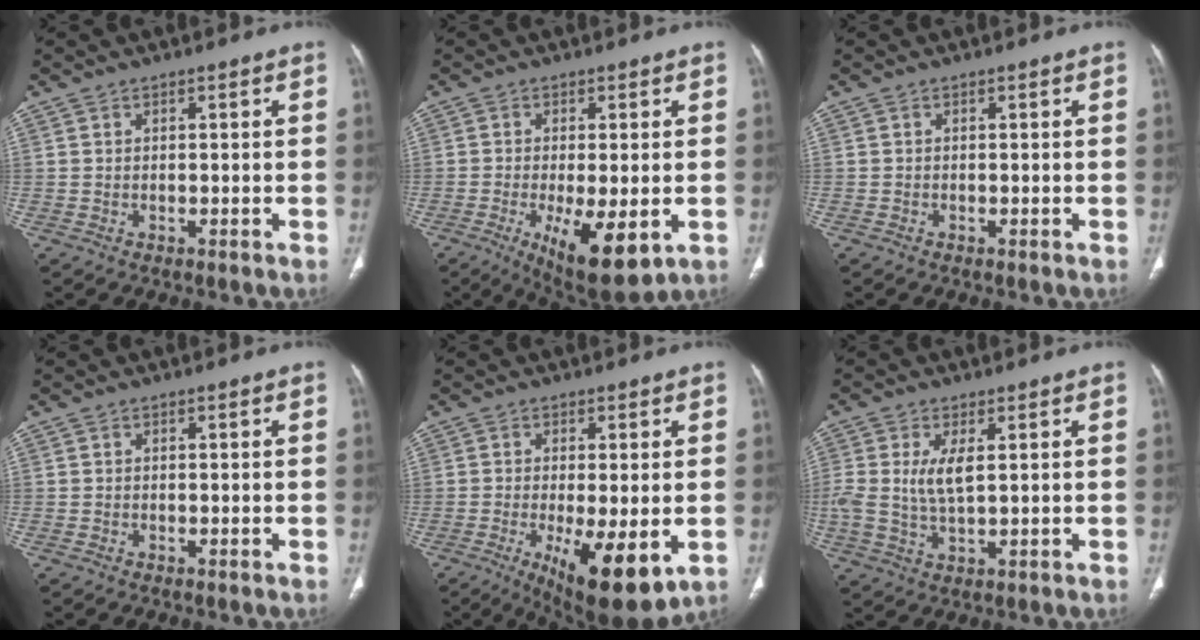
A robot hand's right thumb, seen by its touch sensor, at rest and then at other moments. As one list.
[{"total": 11.9, "force": [-3.8, 4.1, 10.5], "torque": [-0.166, -0.019, -0.048]}, {"total": 0.0}, {"total": 0.0}, {"total": 13.3, "force": [-4.0, 4.3, 11.9], "torque": [-0.178, -0.022, -0.049]}, {"total": 6.0, "force": [1.1, 2.5, 5.3], "torque": [-0.125, -0.006, 0.025]}]